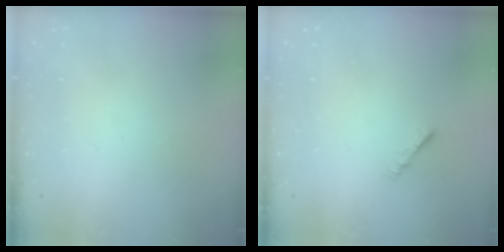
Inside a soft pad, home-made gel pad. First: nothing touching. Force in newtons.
{"total": 1.9, "press": 1.9, "slide": 0.4}